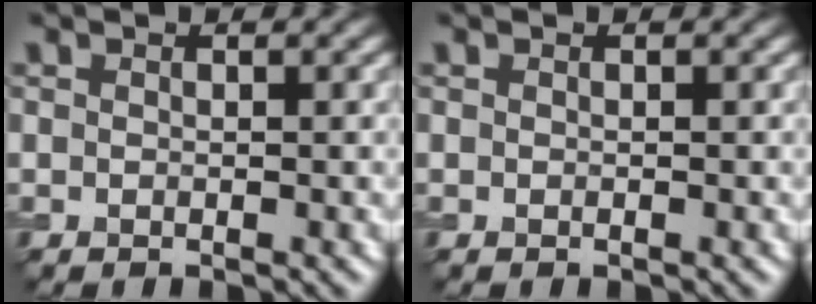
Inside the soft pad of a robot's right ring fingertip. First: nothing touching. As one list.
[{"total": 0.0}]